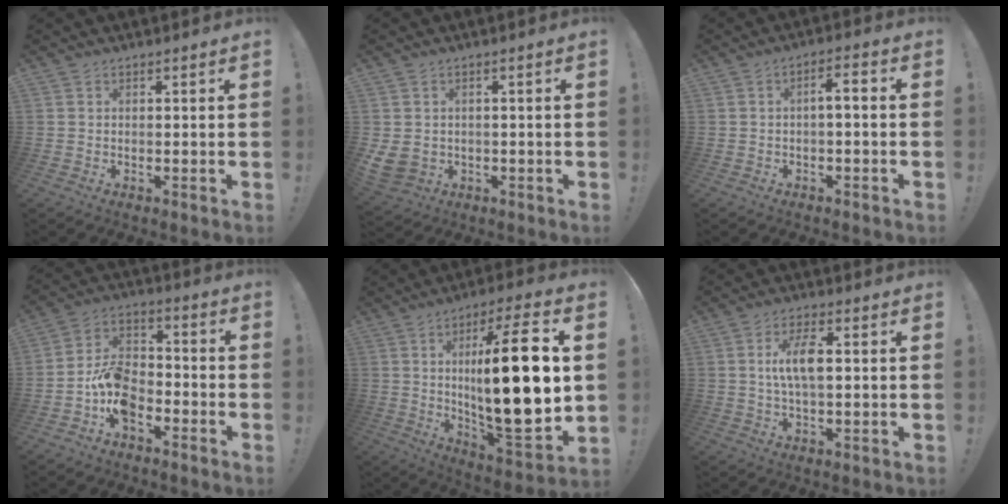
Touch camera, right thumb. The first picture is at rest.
{"total": 4.5, "force": [0.3, 3.9, 2.1], "torque": [-0.046, -0.011, 0.006]}
{"total": 3.8, "force": [-1.5, 1.0, 3.3], "torque": [-0.057, 0.010, -0.030]}
{"total": 11.3, "force": [-6.2, 7.1, 6.3], "torque": [-0.123, 0.037, -0.111]}
{"total": 24.7, "force": [2.6, 6.6, 23.6], "torque": [-0.390, -0.021, 0.033]}
{"total": 8.2, "force": [1.0, 3.3, 7.5], "torque": [-0.136, 0.005, 0.012]}